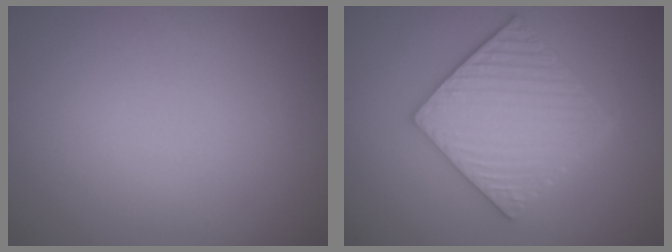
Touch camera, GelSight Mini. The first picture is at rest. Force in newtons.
{"total": 5.9, "press": 5.8, "slide": 1.1}